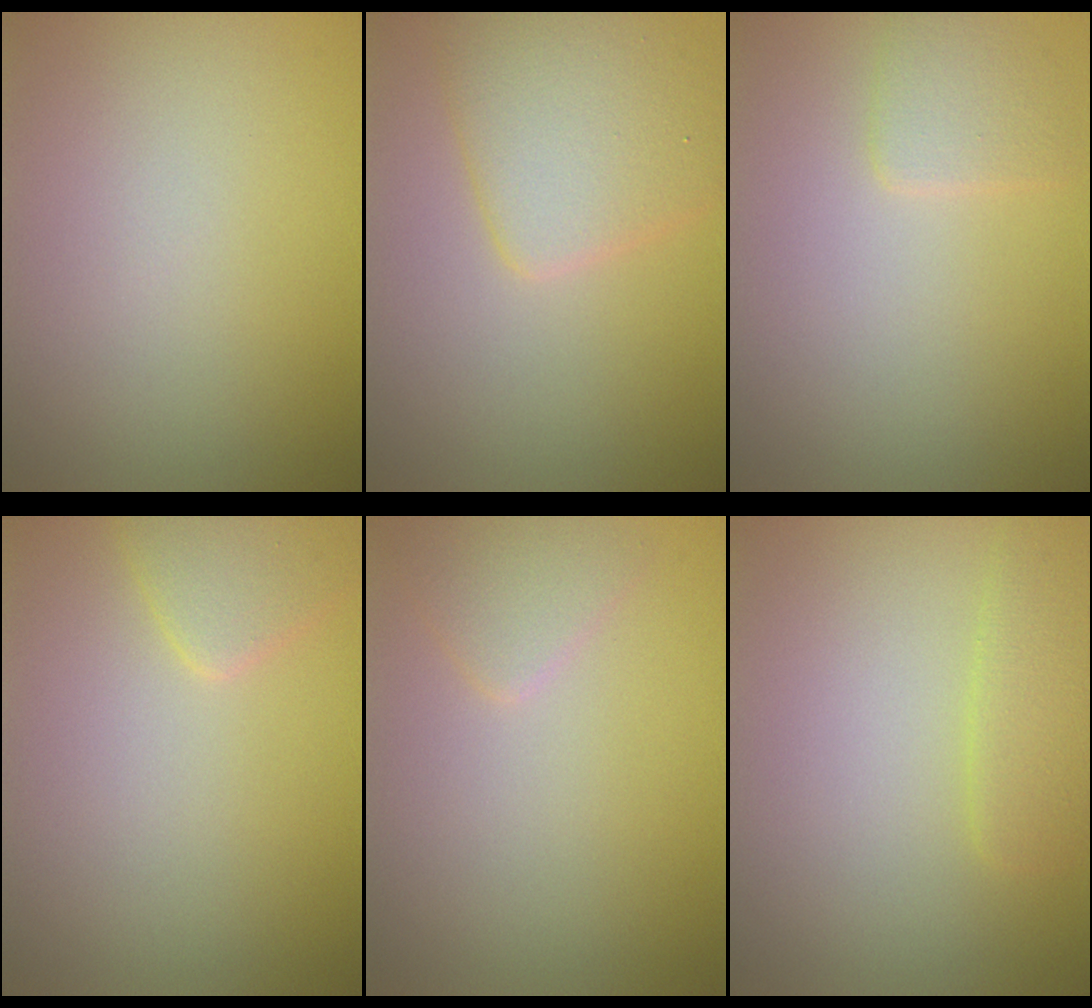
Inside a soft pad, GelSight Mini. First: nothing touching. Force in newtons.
{"total": 4.8, "press": 4.8, "slide": 0.1}
{"total": 1.6, "press": 1.6, "slide": 0.1}
{"total": 2.1, "press": 2.1, "slide": 0.1}
{"total": 1.6, "press": 1.6, "slide": 0.1}
{"total": 2.5, "press": 2.5, "slide": 0.1}